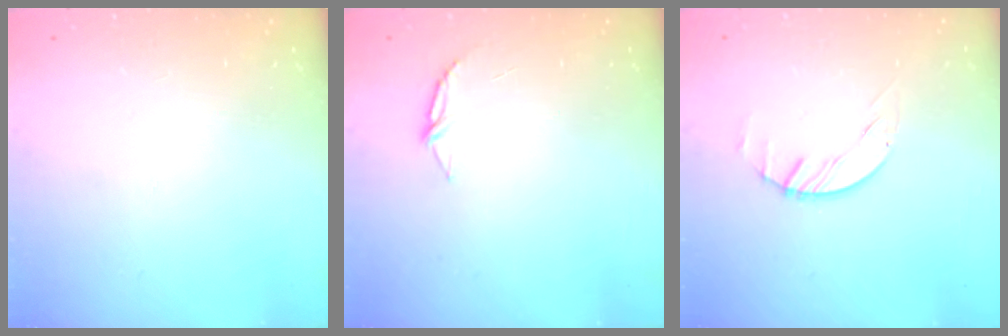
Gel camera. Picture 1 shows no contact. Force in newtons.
{"total": 5.1, "press": 5.1, "slide": 0.5}
{"total": 1.5, "press": 1.4, "slide": 0.3}